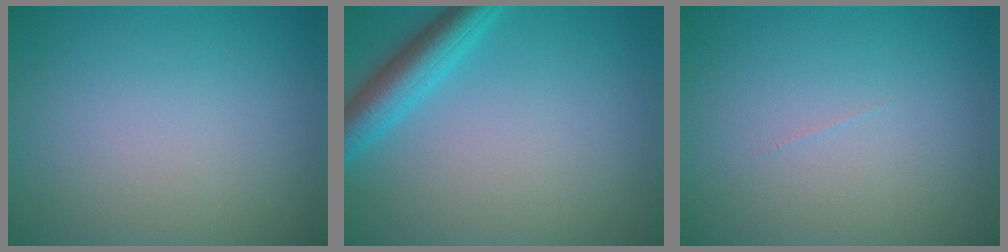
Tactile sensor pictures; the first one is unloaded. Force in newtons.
{"total": 4.1, "press": 4.1, "slide": 0.3}
{"total": 0.0}